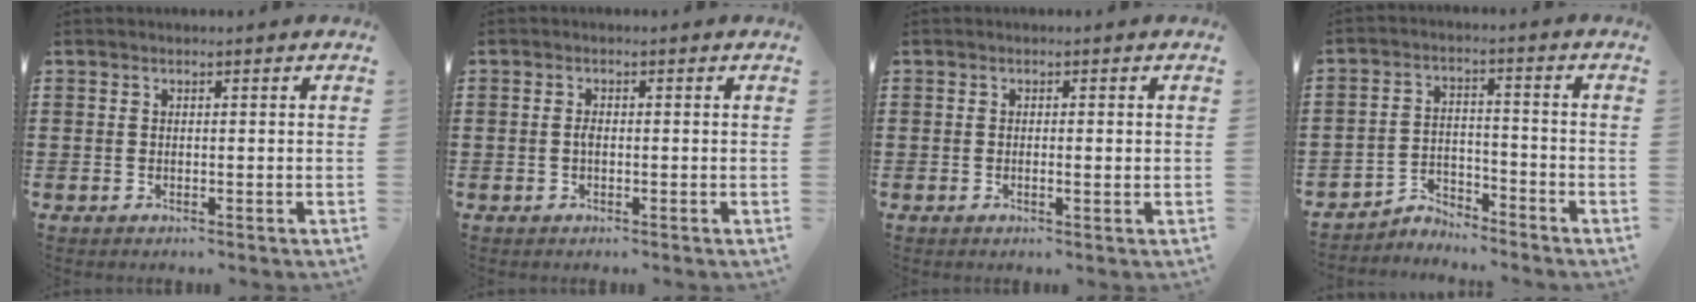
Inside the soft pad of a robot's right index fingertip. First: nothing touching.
{"total": 1.2, "force": [-0.2, 0.5, 1.1], "torque": [-0.022, -0.001, -0.004]}
{"total": 1.0, "force": [-0.1, 0.1, 1.0], "torque": [-0.016, -0.003, -0.002]}
{"total": 3.9, "force": [-3.8, 1.0, 0.2], "torque": [-0.011, 0.007, -0.081]}